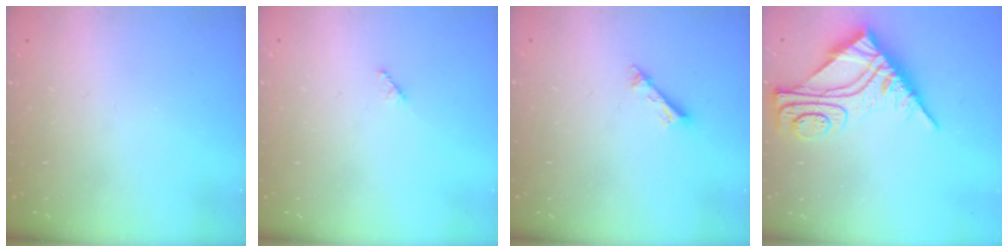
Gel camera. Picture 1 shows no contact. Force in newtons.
{"total": 1.9, "press": 1.9, "slide": 0.3}
{"total": 2.2, "press": 2.1, "slide": 0.4}
{"total": 12.1, "press": 12.0, "slide": 1.4}